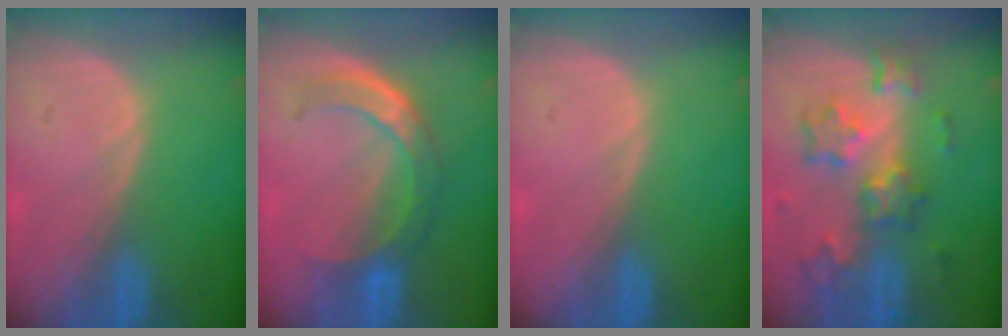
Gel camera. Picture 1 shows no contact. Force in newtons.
{"total": 7.8, "press": 6.7, "slide": 4.0}
{"total": 0.0}
{"total": 8.7, "press": 7.7, "slide": 4.1}